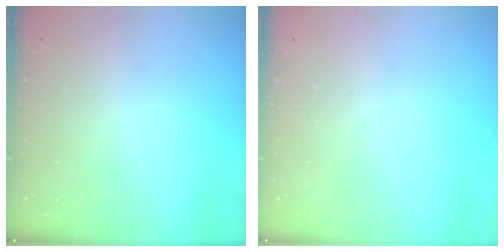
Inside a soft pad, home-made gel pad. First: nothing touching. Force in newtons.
{"total": 0.0}